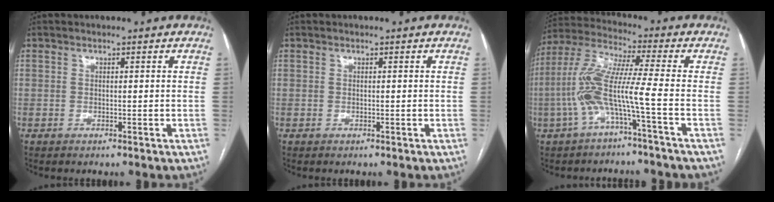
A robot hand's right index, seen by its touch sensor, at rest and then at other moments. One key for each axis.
{"total": 0.0}
{"total": 9.5, "fx": -3.1, "fy": -0.3, "fz": 9.0, "tx": -0.202, "ty": 0.019, "tz": -0.067}